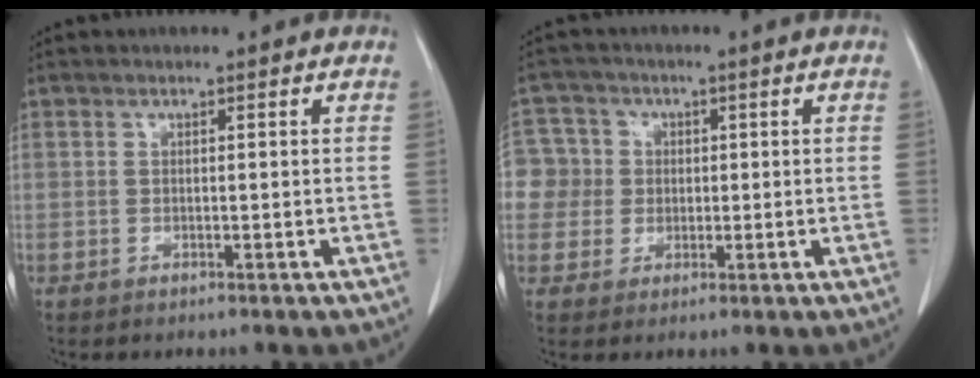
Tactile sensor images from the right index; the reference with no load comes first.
{"total": 8.1, "force": [0.5, 8.0, 0.6], "torque": [-0.020, 0.036, 0.017]}